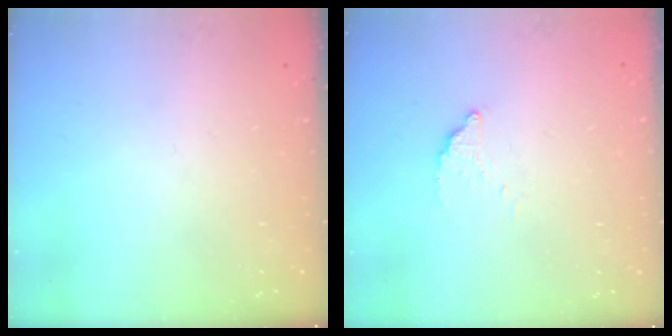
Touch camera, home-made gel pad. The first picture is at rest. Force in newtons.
{"total": 2.8, "press": 2.8, "slide": 0.1}